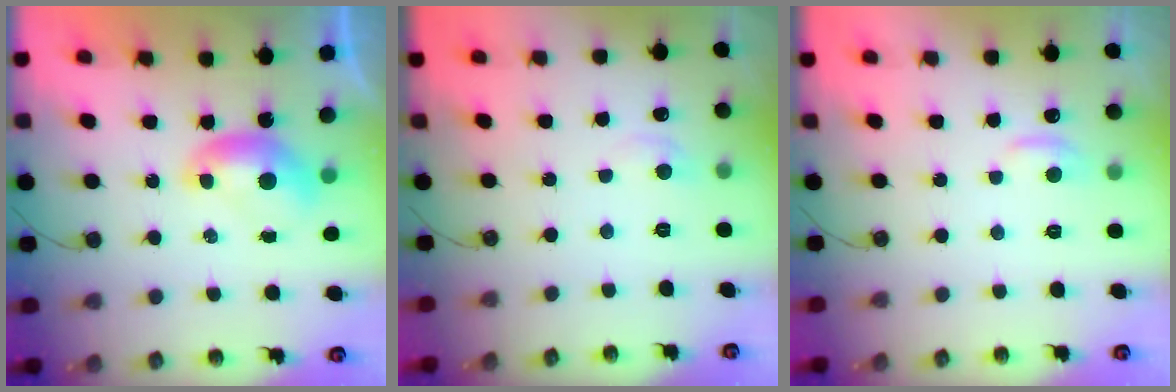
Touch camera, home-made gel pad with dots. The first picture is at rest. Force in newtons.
{"total": 0.7, "press": 0.2, "slide": 0.7}
{"total": 0.9, "press": 0.8, "slide": 0.5}